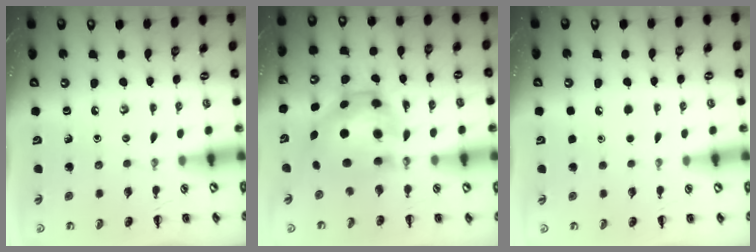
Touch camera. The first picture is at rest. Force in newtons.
{"total": 6.8, "press": 6.7, "slide": 1.3}
{"total": 1.6, "press": 1.6, "slide": 0.1}